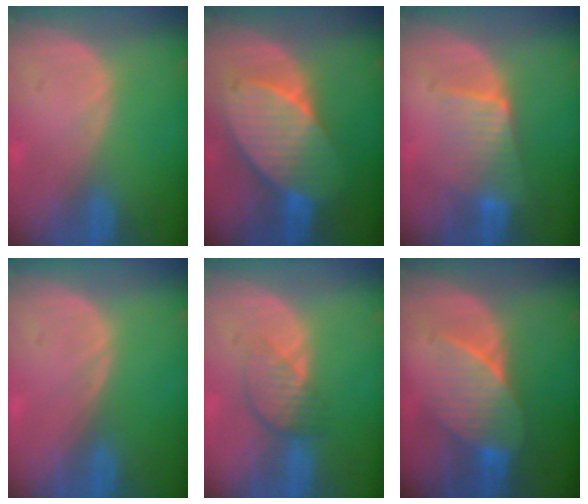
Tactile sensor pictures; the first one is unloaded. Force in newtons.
{"total": 9.2, "press": 9.2, "slide": 0.4}
{"total": 6.2, "press": 5.9, "slide": 1.8}
{"total": 0.0}
{"total": 4.0, "press": 3.7, "slide": 1.6}
{"total": 7.3, "press": 6.9, "slide": 2.1}